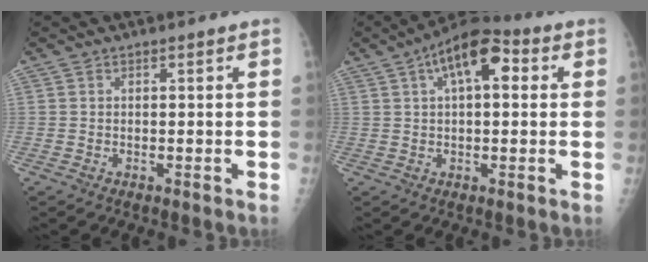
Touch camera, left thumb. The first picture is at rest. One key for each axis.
{"total": 11.2, "fx": 3.7, "fy": 5.6, "fz": 9.0, "tx": -0.124, "ty": 0.025, "tz": 0.049}